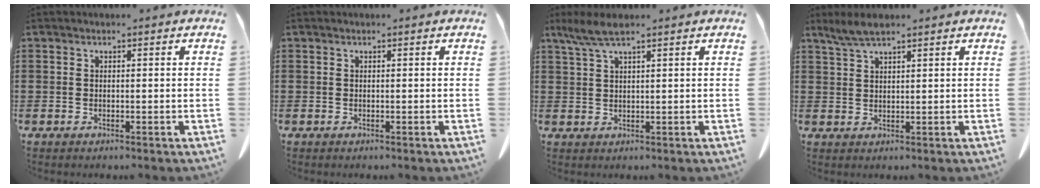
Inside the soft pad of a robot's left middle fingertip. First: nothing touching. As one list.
[{"total": 0.0}, {"total": 3.9, "force": [2.6, 0.5, 2.9], "torque": [-0.062, 0.000, 0.048]}, {"total": 3.1, "force": [2.3, 0.5, 1.9], "torque": [-0.043, 0.001, 0.044]}]